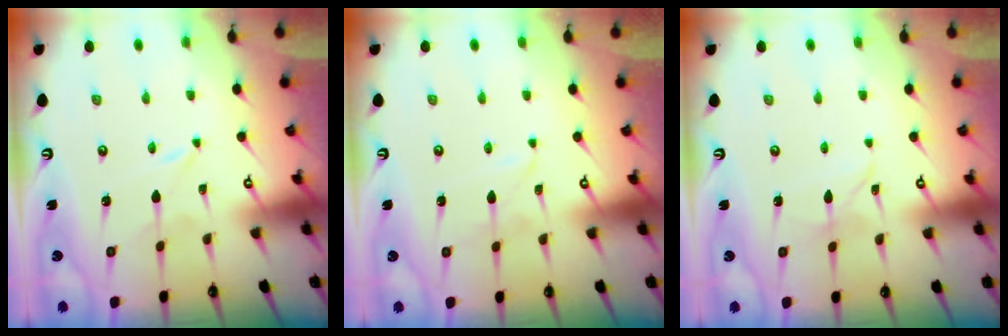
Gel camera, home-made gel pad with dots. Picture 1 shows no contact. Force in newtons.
{"total": 2.9, "press": 2.9, "slide": 0.4}
{"total": 3.3, "press": 3.3, "slide": 0.3}